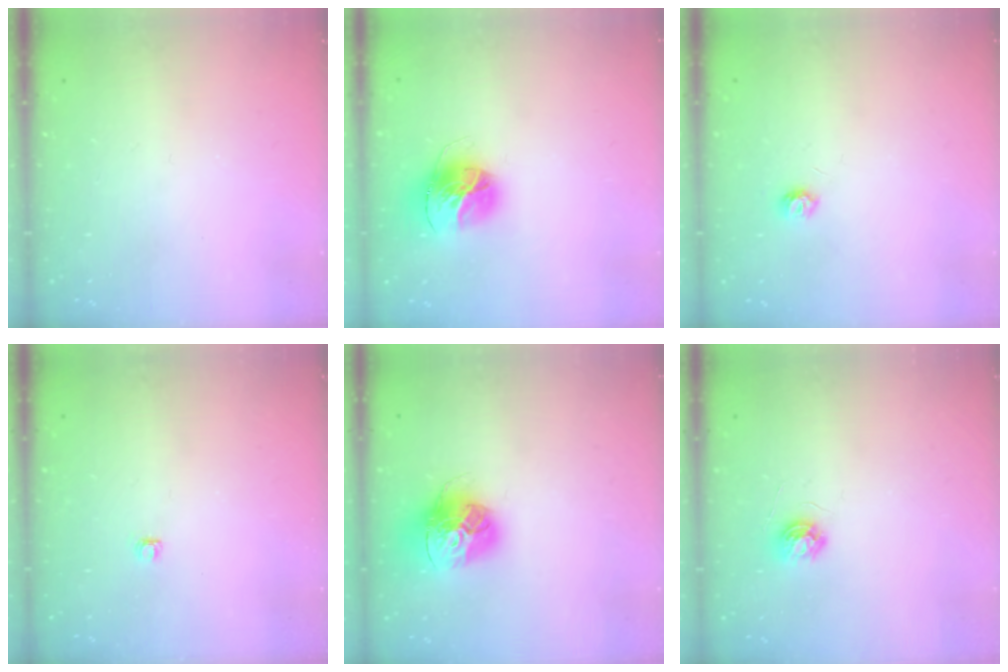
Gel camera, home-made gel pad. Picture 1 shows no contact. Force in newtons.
{"total": 15.4, "press": 15.3, "slide": 1.7}
{"total": 3.9, "press": 3.9, "slide": 0.5}
{"total": 2.8, "press": 2.8, "slide": 0.4}
{"total": 16.2, "press": 16.1, "slide": 1.6}
{"total": 5.2, "press": 5.2, "slide": 0.5}